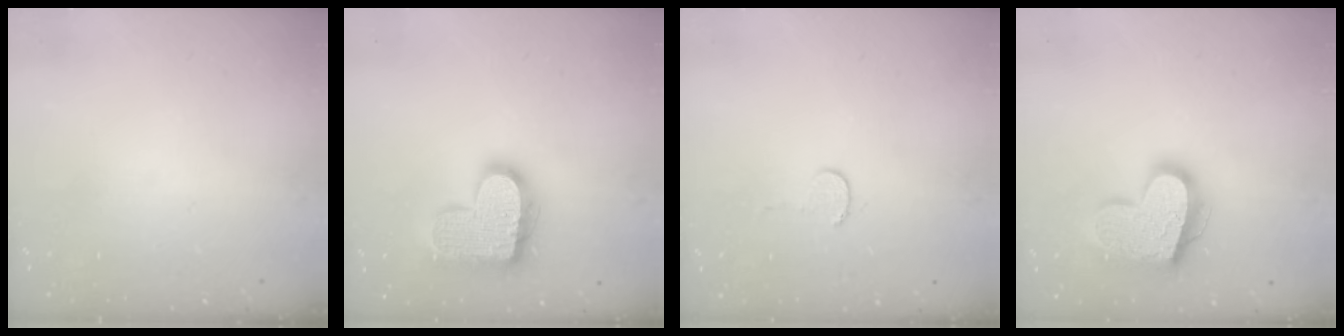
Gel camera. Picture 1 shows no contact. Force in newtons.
{"total": 17.5, "press": 17.5, "slide": 1.0}
{"total": 3.7, "press": 3.7, "slide": 0.4}
{"total": 20.2, "press": 20.2, "slide": 1.5}